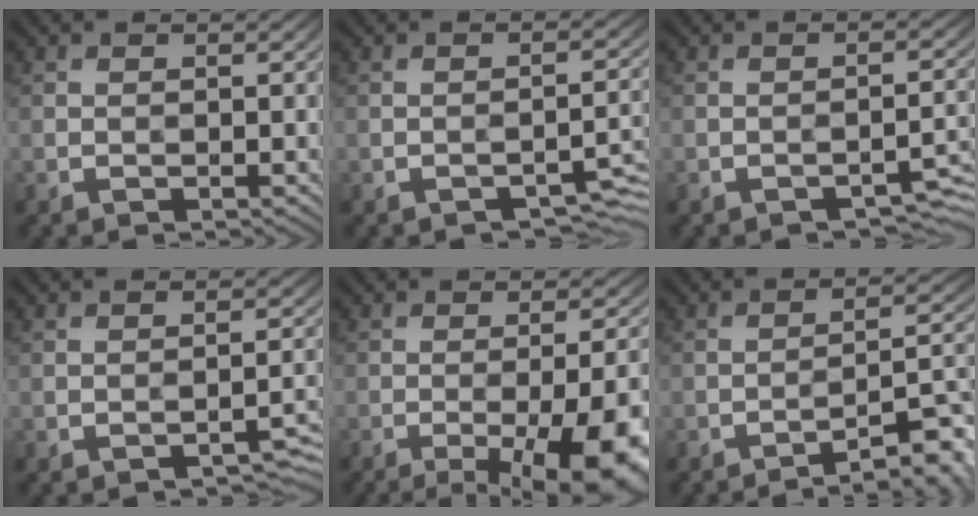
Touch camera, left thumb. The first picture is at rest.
{"total": 3.6, "force": [-2.8, 0.9, 2.1], "torque": [-0.023, 0.006, -0.035]}
{"total": 3.0, "force": [-2.5, 0.5, 1.5], "torque": [-0.017, 0.008, -0.035]}
{"total": 2.3, "force": [-1.9, 0.4, 1.3], "torque": [-0.015, 0.008, -0.028]}
{"total": 16.2, "force": [-7.2, 5.0, 13.6], "torque": [-0.166, 0.004, -0.092]}
{"total": 8.9, "force": [-6.4, 1.6, 5.9], "torque": [-0.081, 0.022, -0.097]}